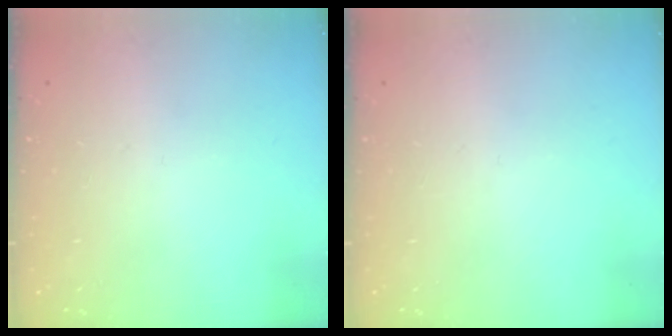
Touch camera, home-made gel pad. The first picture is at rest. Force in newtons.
{"total": 0.0}